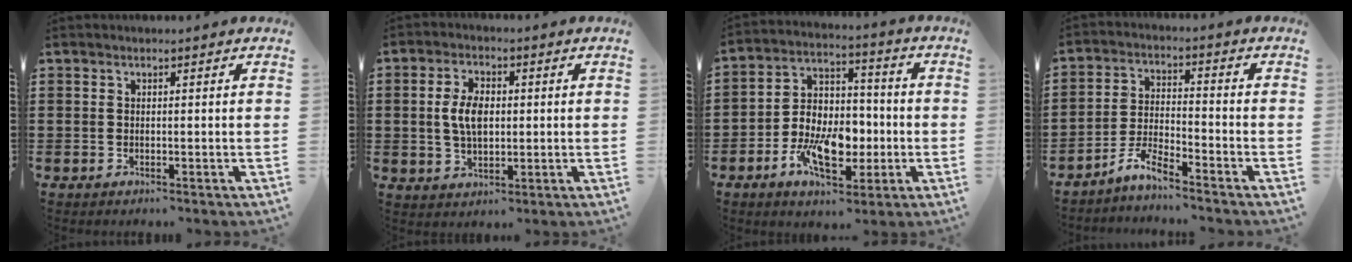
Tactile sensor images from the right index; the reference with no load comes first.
{"total": 5.7, "force": [0.3, 3.3, 4.6], "torque": [-0.109, 0.008, -0.001]}
{"total": 10.3, "force": [-3.1, 6.5, 7.3], "torque": [-0.140, 0.012, -0.050]}
{"total": 4.8, "force": [-4.4, 0.1, 1.9], "torque": [-0.057, -0.004, -0.093]}